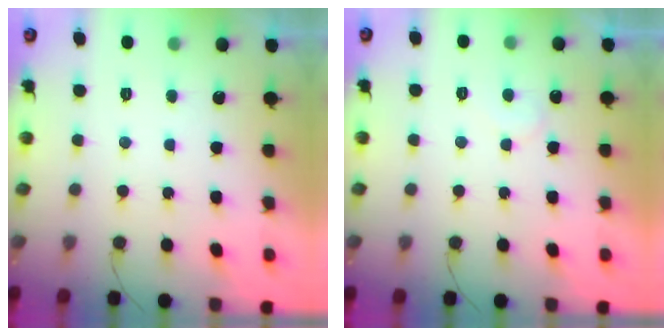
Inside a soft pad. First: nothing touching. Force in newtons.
{"total": 6.4, "press": 6.3, "slide": 0.5}